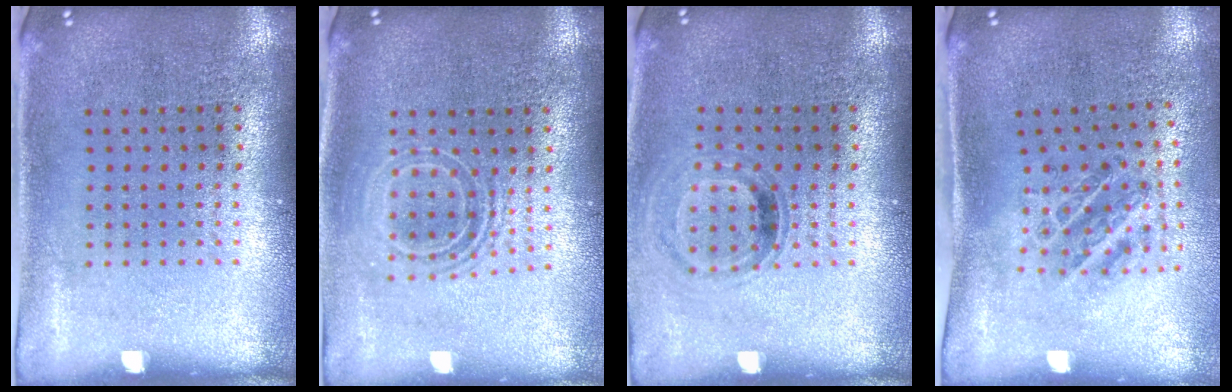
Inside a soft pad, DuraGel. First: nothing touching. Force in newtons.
{"total": 1.8, "press": 1.3, "slide": 1.1}
{"total": 0.9, "press": 0.9, "slide": 0.3}
{"total": 1.1, "press": 1.0, "slide": 0.3}